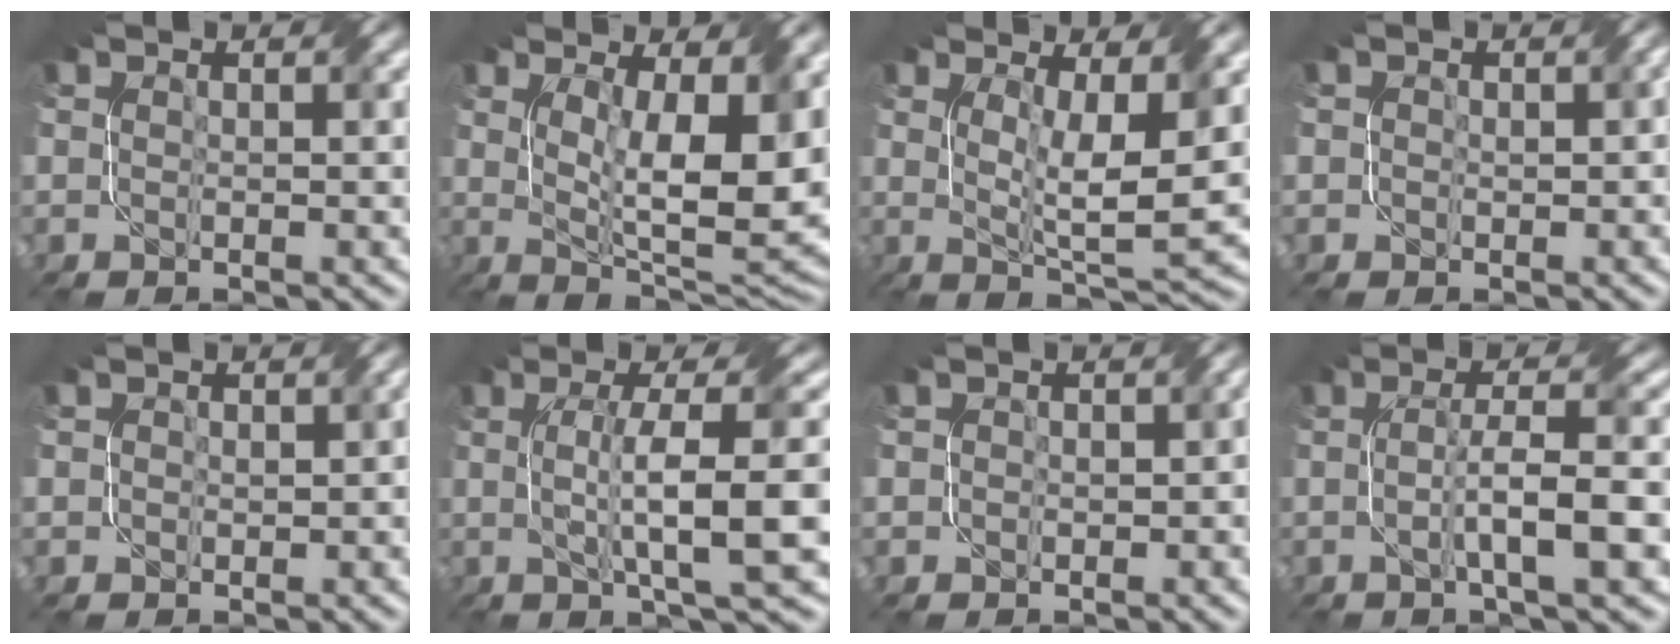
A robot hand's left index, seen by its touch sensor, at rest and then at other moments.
{"total": 11.6, "force": [2.0, 3.9, 10.7], "torque": [-0.163, -0.017, 0.035]}
{"total": 6.5, "force": [1.2, 1.6, 6.2], "torque": [-0.108, -0.011, 0.026]}
{"total": 1.6, "force": [0.4, 1.2, 1.0], "torque": [-0.007, 0.000, 0.003]}
{"total": 2.0, "force": [0.2, 1.6, 1.2], "torque": [-0.005, -0.001, 0.001]}
{"total": 8.5, "force": [-0.1, 1.4, 8.4], "torque": [-0.125, 0.006, 0.003]}
{"total": 2.6, "force": [-0.1, 2.1, 1.6], "torque": [-0.002, 0.001, -0.004]}
{"total": 5.9, "force": [-1.0, 0.8, 5.8], "torque": [-0.093, 0.009, -0.019]}